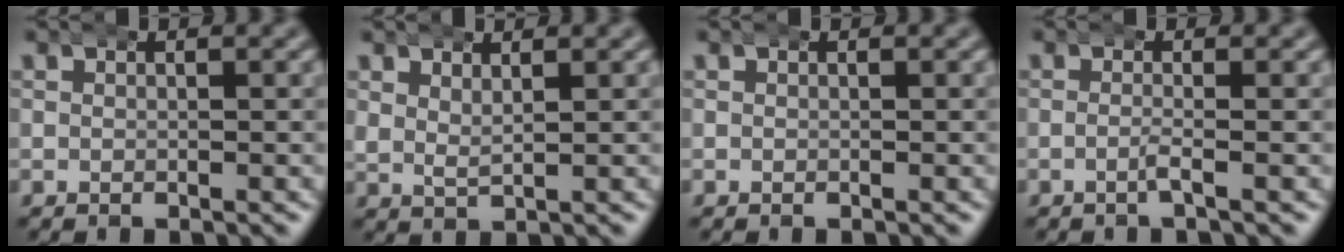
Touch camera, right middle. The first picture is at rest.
{"total": 2.0, "force": [1.6, 0.8, 1.0], "torque": [-0.025, -0.002, 0.032]}
{"total": 0.0}
{"total": 1.3, "force": [-0.6, -0.1, 1.2], "torque": [-0.020, 0.001, -0.019]}